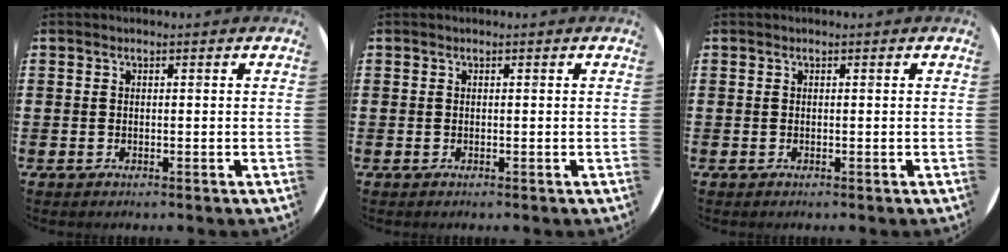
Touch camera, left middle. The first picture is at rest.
{"total": 0.0}
{"total": 0.0}